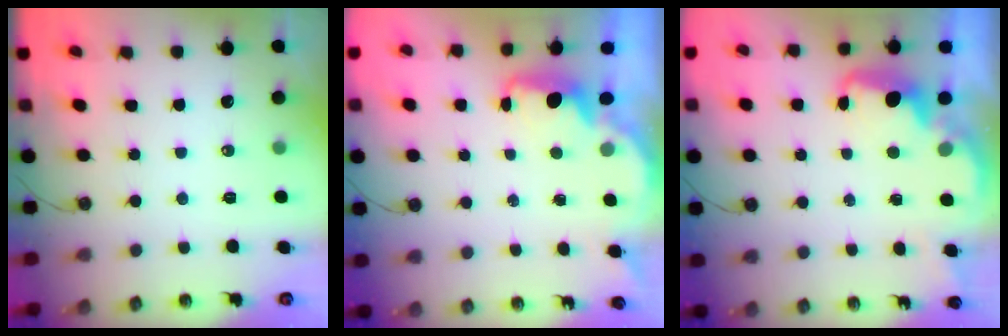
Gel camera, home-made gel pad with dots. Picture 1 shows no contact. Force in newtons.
{"total": 1.8, "press": 1.7, "slide": 0.7}
{"total": 2.4, "press": 2.3, "slide": 0.7}